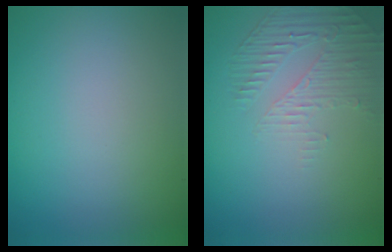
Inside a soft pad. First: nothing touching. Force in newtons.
{"total": 1.8, "press": 1.1, "slide": 1.5}